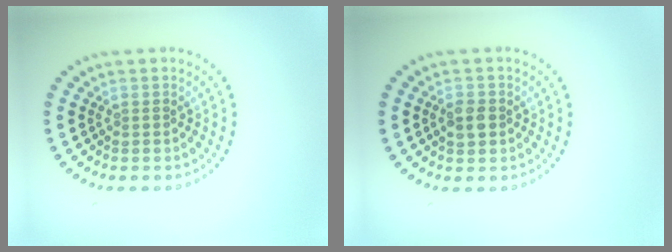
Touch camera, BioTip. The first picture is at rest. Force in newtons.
{"total": 1.8, "press": 1.7, "slide": 0.2}